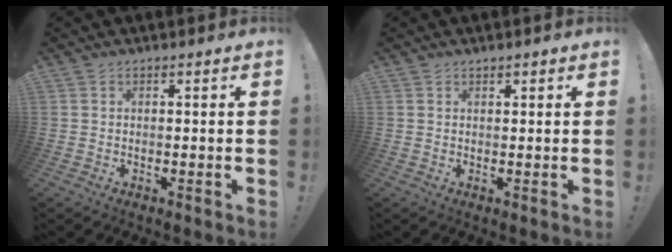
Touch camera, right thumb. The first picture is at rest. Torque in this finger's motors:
{"motor_torque": [0.04, 0.00, 0.03, -0.05, -0.08]}